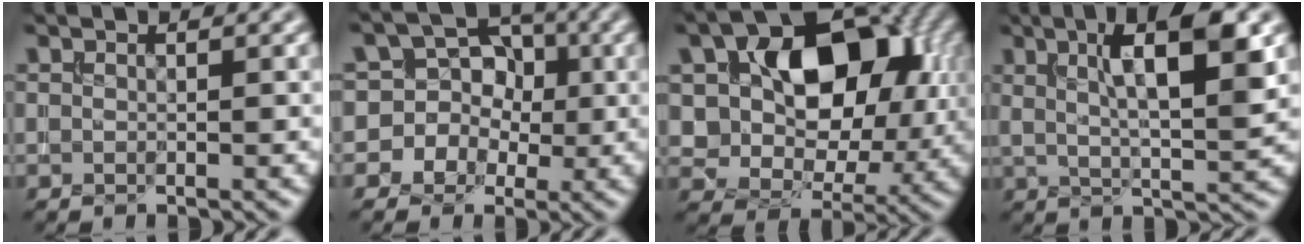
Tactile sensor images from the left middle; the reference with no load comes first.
{"total": 8.0, "force": [-0.2, 7.7, 2.3], "torque": [-0.025, 0.049, -0.043]}
{"total": 11.9, "force": [2.8, 7.9, 8.5], "torque": [-0.119, 0.004, 0.038]}
{"total": 7.9, "force": [2.7, 1.7, 7.2], "torque": [-0.108, 0.005, 0.043]}